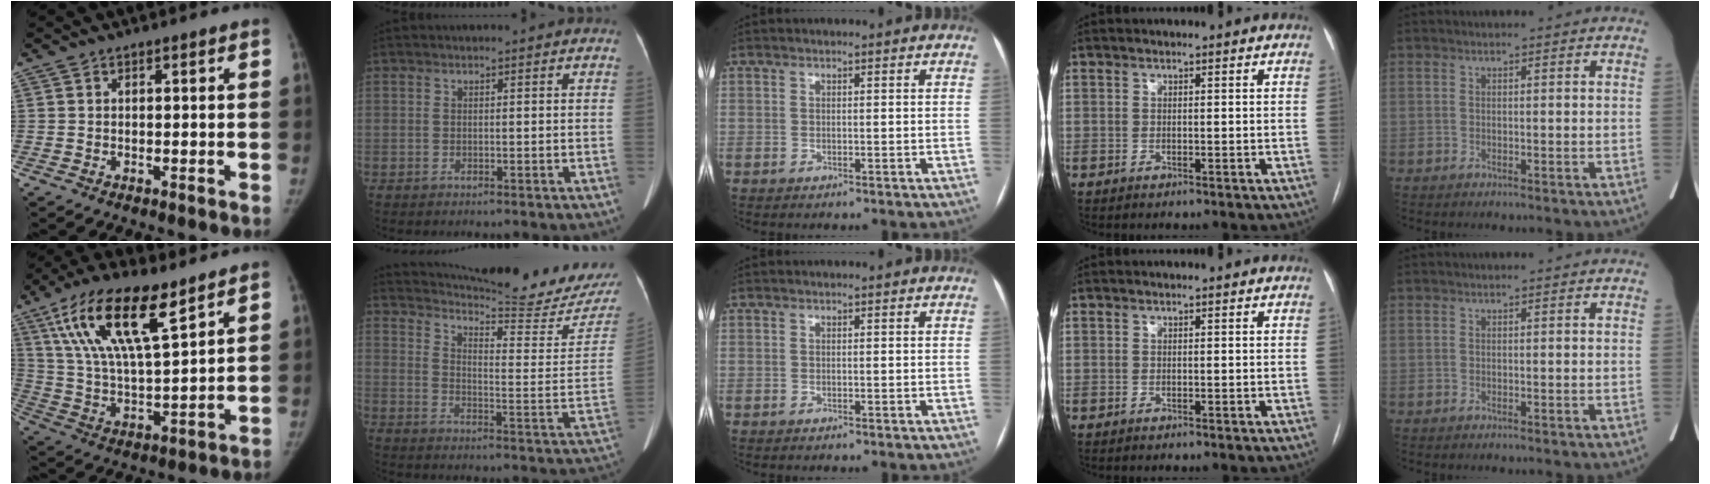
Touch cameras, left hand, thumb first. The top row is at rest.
{"thumb": {"total": 19.1, "force": [10.6, 6.1, 14.7], "torque": [-0.263, -0.032, 0.202]}, "index": {"total": 24.3, "force": [23.4, 0.6, 6.4], "torque": [-0.108, -0.109, 0.297]}}